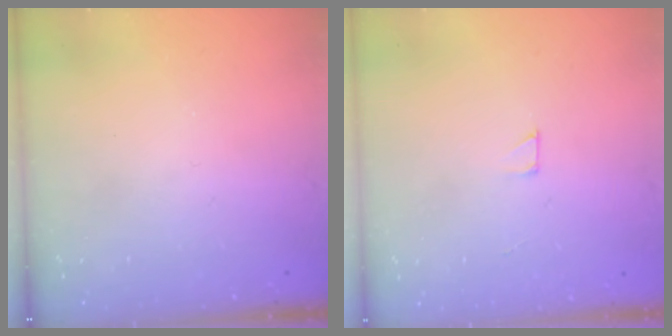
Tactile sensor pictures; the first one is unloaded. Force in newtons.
{"total": 2.0, "press": 2.0, "slide": 0.0}